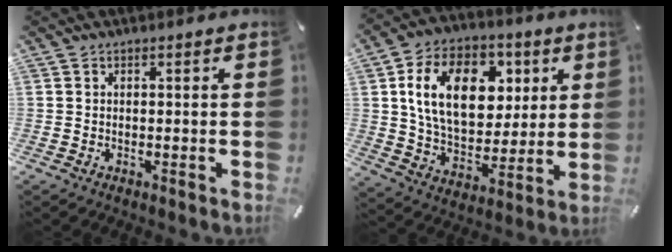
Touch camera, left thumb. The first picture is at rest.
{"total": 19.5, "force": [5.9, 13.6, 12.7], "torque": [-0.220, 0.001, 0.104]}